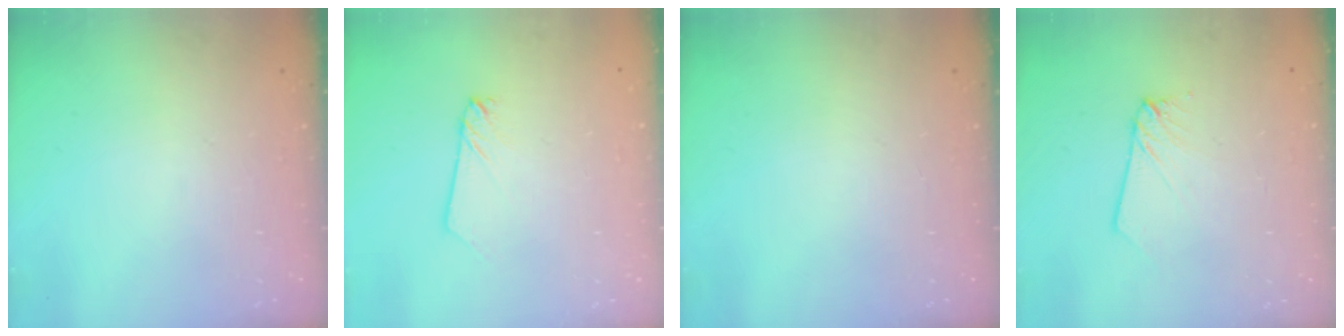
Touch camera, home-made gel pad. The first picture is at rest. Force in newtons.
{"total": 2.2, "press": 2.2, "slide": 0.1}
{"total": 0.0}
{"total": 3.1, "press": 3.0, "slide": 0.3}